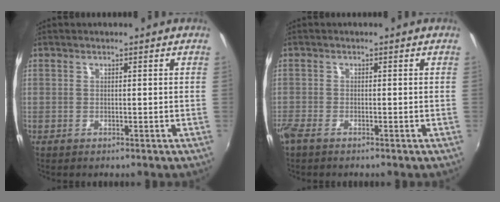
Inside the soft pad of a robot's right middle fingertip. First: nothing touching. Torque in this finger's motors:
{"motor_torque": [1.10, -1.04, 0.26, 0.21]}